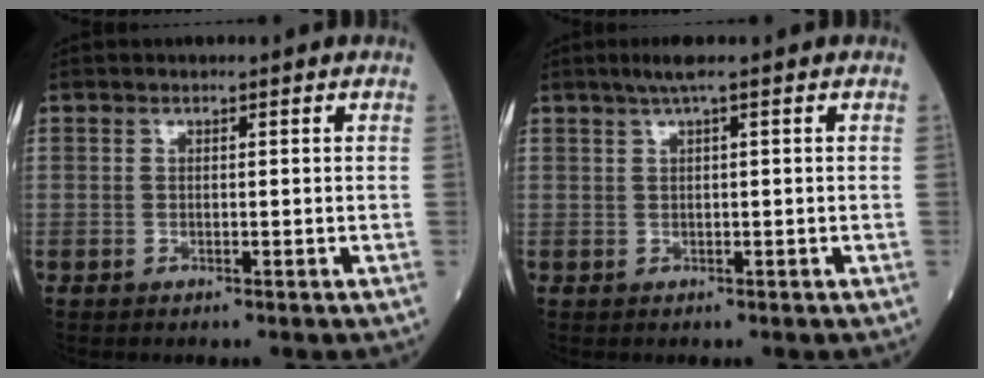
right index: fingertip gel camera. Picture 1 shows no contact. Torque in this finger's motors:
{"motor_torque": [-0.07, -0.06, -0.04, 0.04]}